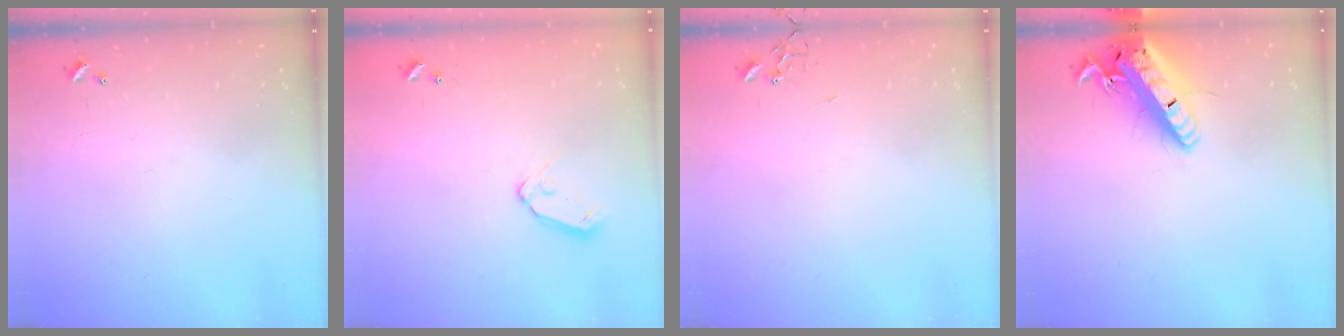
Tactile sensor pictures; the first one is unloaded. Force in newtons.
{"total": 7.1, "press": 7.1, "slide": 0.8}
{"total": 0.0}
{"total": 21.8, "press": 21.4, "slide": 4.2}